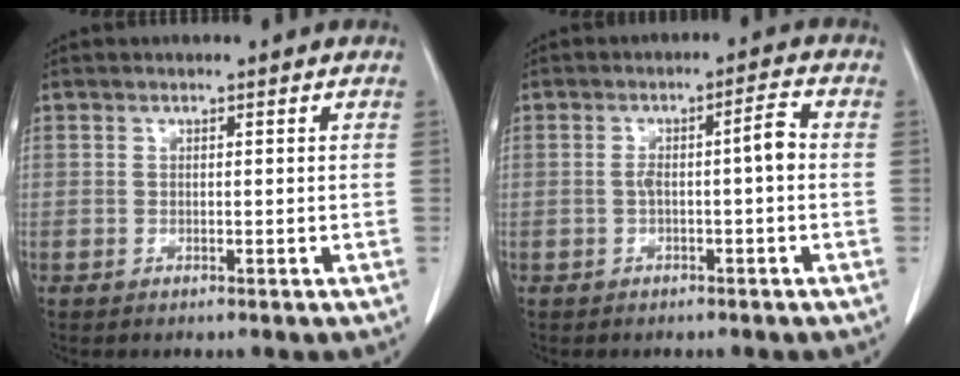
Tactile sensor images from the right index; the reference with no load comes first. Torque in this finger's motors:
{"motor_torque": [0.21, -0.07, 0.04, 0.03]}